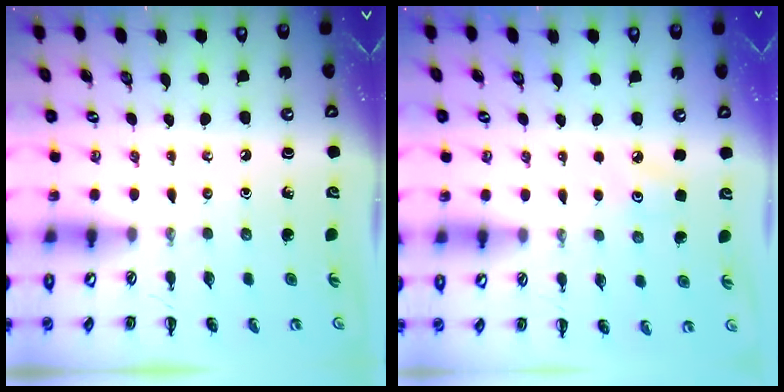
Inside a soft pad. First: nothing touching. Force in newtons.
{"total": 2.8, "press": 2.7, "slide": 0.8}